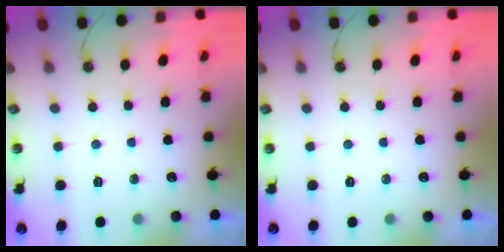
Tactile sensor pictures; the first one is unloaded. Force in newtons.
{"total": 0.0}